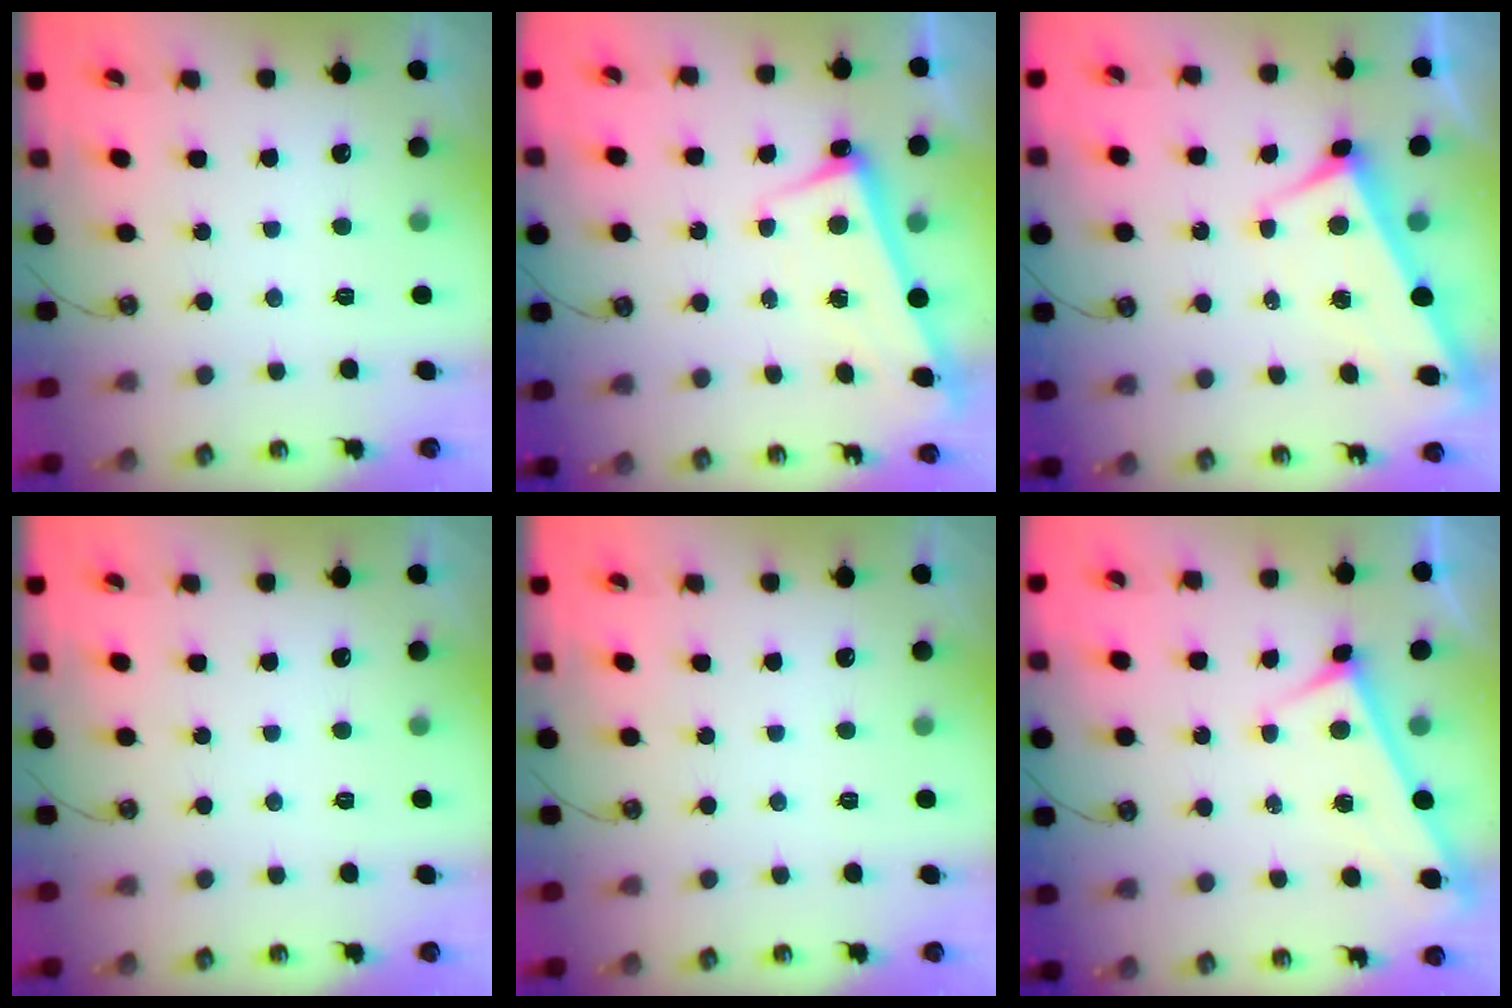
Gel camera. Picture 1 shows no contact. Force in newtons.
{"total": 2.6, "press": 2.4, "slide": 0.9}
{"total": 2.9, "press": 2.7, "slide": 0.9}
{"total": 0.0}
{"total": 0.0}
{"total": 3.3, "press": 3.3, "slide": 0.3}